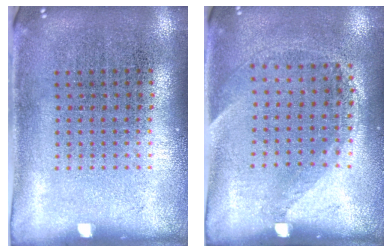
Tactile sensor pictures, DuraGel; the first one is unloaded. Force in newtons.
{"total": 1.4, "press": 0.9, "slide": 1.0}